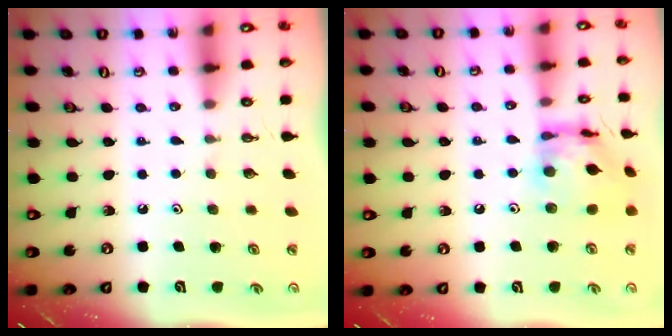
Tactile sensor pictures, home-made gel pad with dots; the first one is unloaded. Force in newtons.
{"total": 13.0, "press": 13.0, "slide": 1.2}